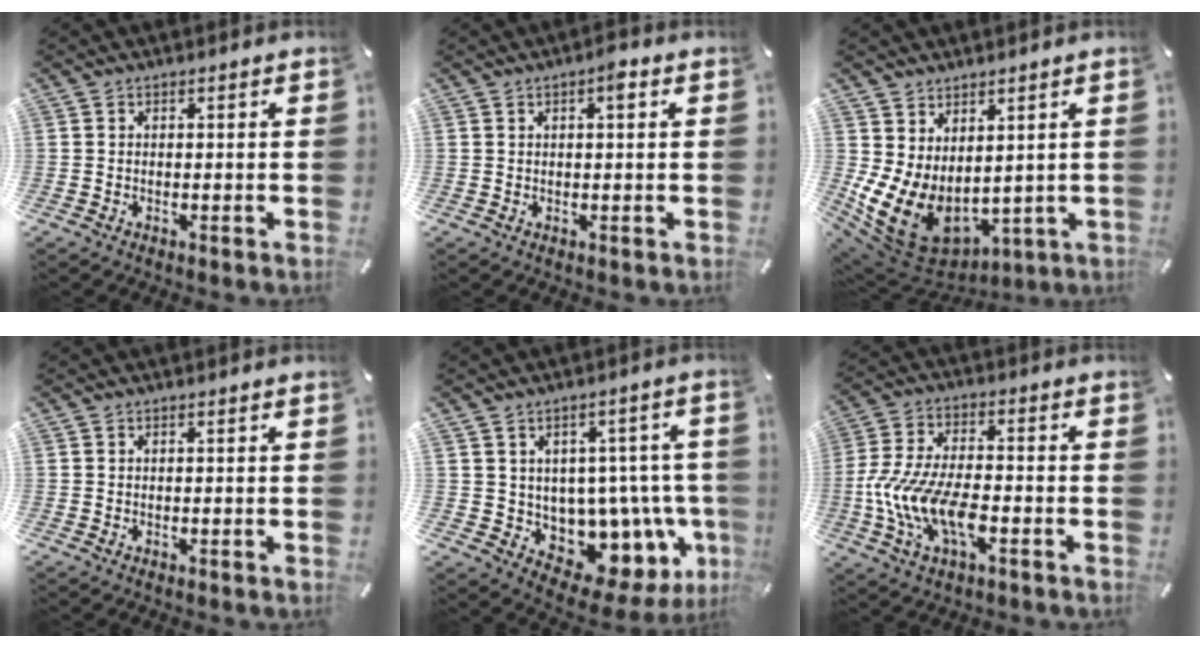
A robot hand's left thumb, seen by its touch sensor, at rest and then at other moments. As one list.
[{"total": 2.8, "force": [0.9, 0.9, 2.5], "torque": [-0.026, -0.003, 0.007]}, {"total": 10.0, "force": [0.4, 7.7, 6.4], "torque": [-0.138, -0.025, 0.017]}, {"total": 0.0}, {"total": 8.9, "force": [-0.6, 7.7, 4.6], "torque": [-0.057, -0.031, 0.010]}, {"total": 13.3, "force": [-4.8, 6.6, 10.5], "torque": [-0.220, 0.006, -0.085]}]